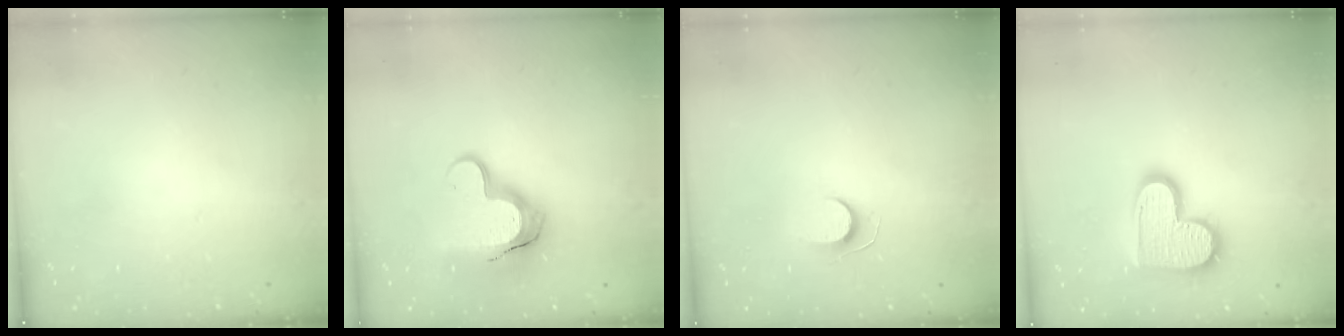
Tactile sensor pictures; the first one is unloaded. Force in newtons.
{"total": 14.0, "press": 13.9, "slide": 0.7}
{"total": 5.6, "press": 5.6, "slide": 0.5}
{"total": 14.0, "press": 13.9, "slide": 0.5}